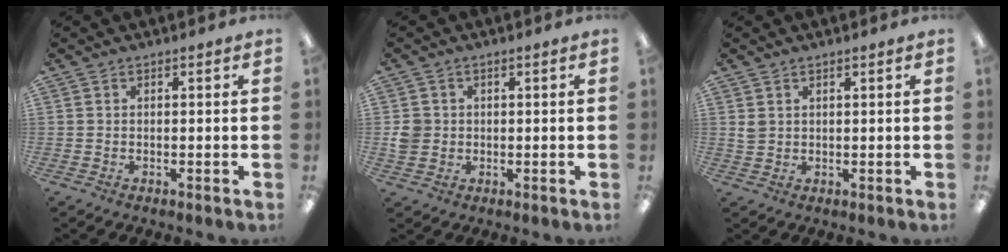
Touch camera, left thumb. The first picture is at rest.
{"total": 3.4, "force": [0.2, 3.3, 0.8], "torque": [-0.011, 0.002, 0.003]}
{"total": 1.8, "force": [1.1, 1.3, 0.7], "torque": [-0.016, 0.002, 0.021]}